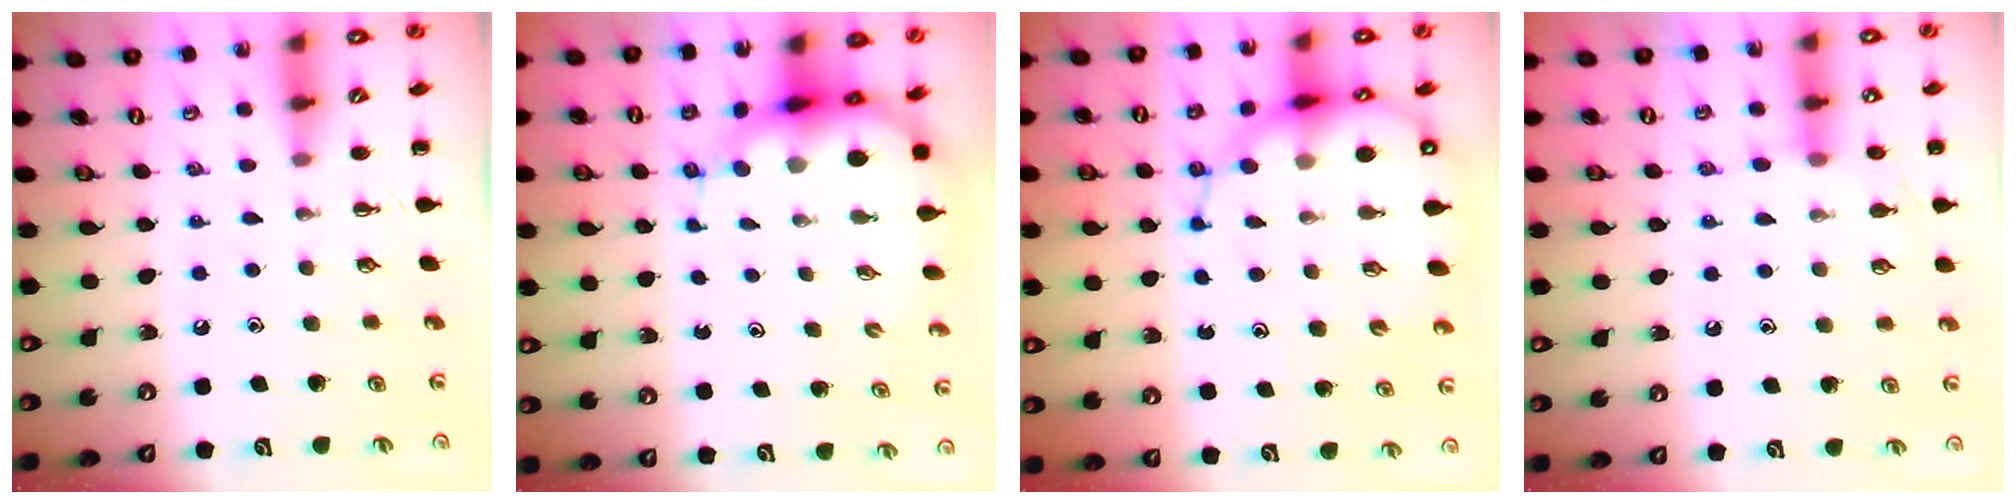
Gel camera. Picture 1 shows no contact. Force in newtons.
{"total": 8.1, "press": 7.7, "slide": 2.4}
{"total": 17.9, "press": 17.4, "slide": 4.4}
{"total": 8.2, "press": 7.8, "slide": 2.5}